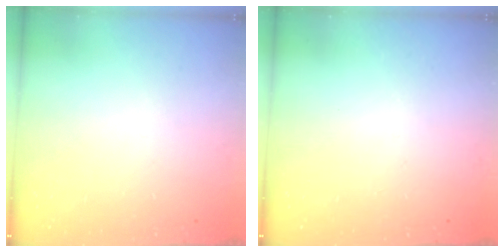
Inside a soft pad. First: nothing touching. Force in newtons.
{"total": 0.0}